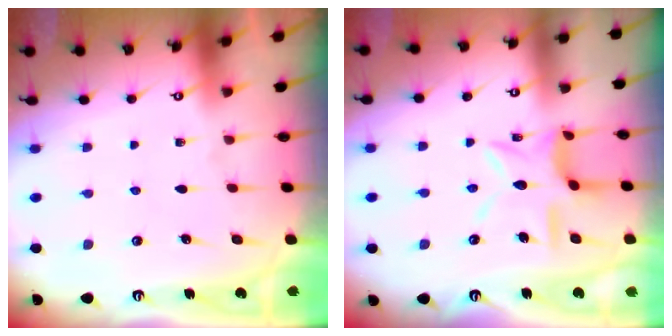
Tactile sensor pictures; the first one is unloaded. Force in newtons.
{"total": 11.9, "press": 11.8, "slide": 1.2}